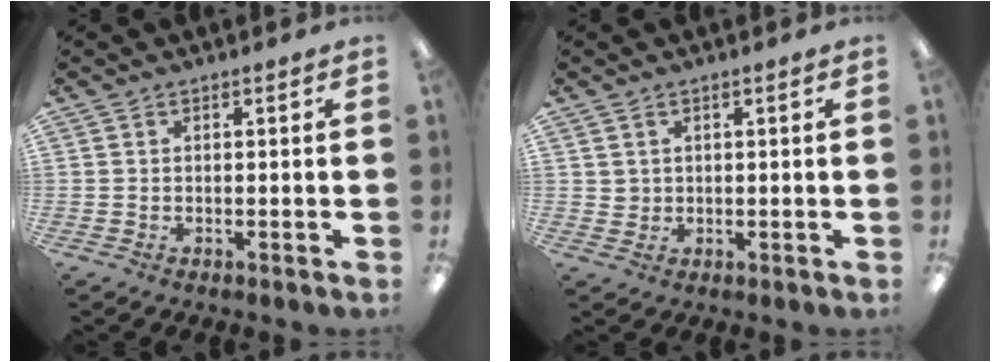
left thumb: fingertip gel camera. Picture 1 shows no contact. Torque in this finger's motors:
{"motor_torque": [-0.25, 0.09, 0.06, -0.32, 0.00]}